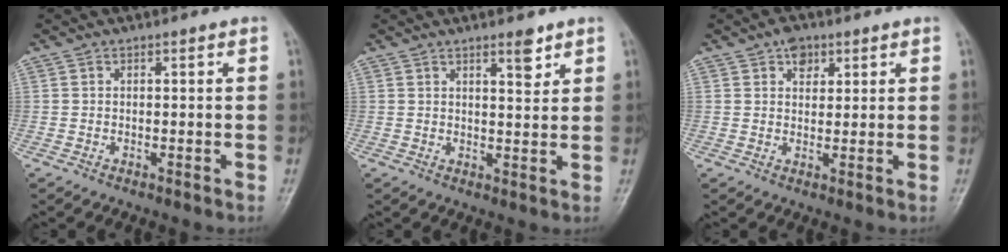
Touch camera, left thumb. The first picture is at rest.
{"total": 3.9, "force": [2.7, 1.2, 2.6], "torque": [-0.026, -0.018, 0.039]}
{"total": 3.9, "force": [2.2, 2.7, 1.9], "torque": [-0.009, -0.008, 0.032]}